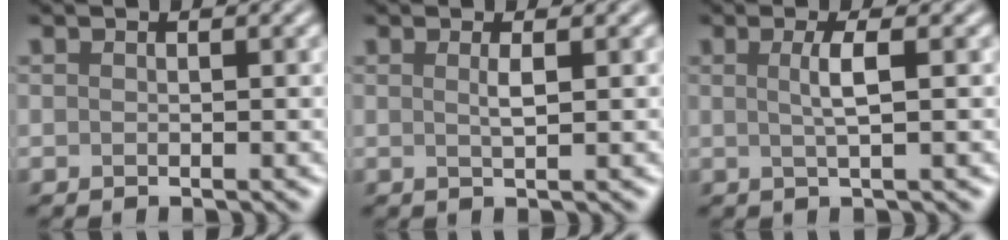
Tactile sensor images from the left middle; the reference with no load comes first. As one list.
[{"total": 1.2, "force": [0.3, 0.3, 1.2], "torque": [-0.020, 0.001, 0.003]}, {"total": 2.4, "force": [0.3, 0.6, 2.3], "torque": [-0.042, 0.001, 0.001]}]